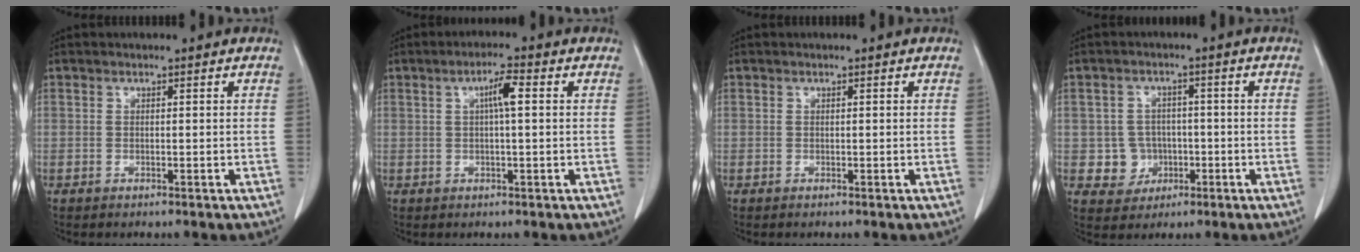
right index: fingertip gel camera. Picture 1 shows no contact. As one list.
[{"total": 3.7, "force": [0.8, 0.3, 3.6], "torque": [-0.063, 0.007, 0.012]}, {"total": 0.0}, {"total": 5.0, "force": [-0.9, 4.9, 0.7], "torque": [-0.002, 0.011, -0.007]}]